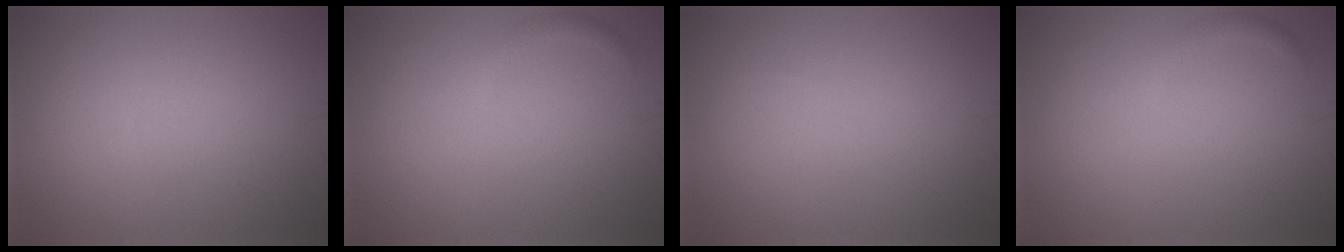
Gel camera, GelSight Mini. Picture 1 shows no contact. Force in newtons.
{"total": 0.8, "press": 0.8, "slide": 0.0}
{"total": 0.0}
{"total": 0.8, "press": 0.8, "slide": 0.0}